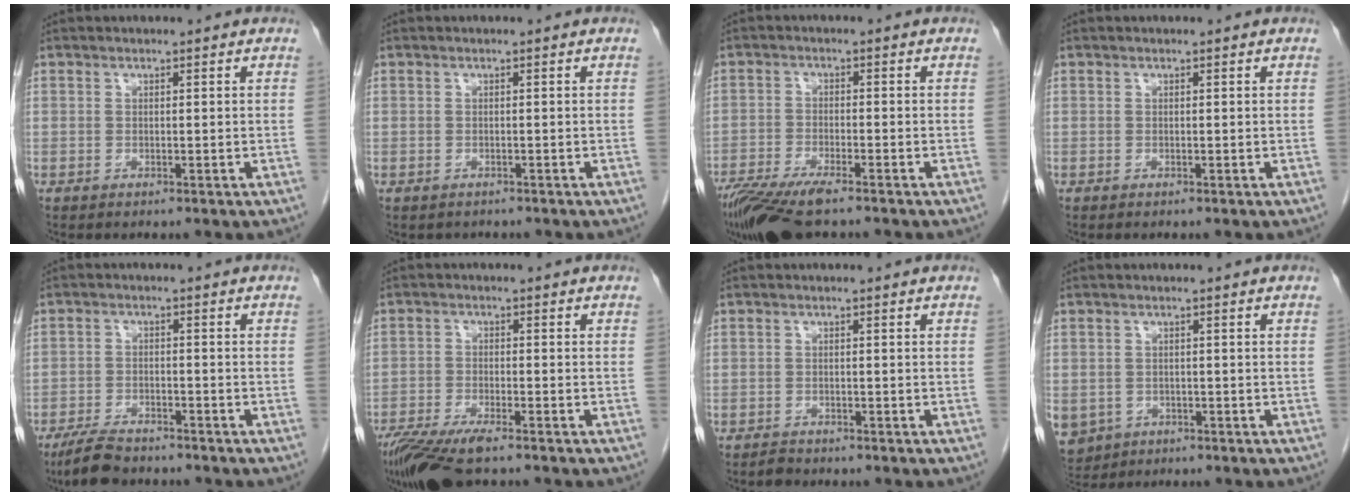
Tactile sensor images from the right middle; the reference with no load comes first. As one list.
[{"total": 1.4, "force": [-1.1, 0.7, 0.1], "torque": [-0.012, -0.002, -0.015]}, {"total": 10.0, "force": [-7.6, 1.8, 6.3], "torque": [-0.109, -0.022, -0.129]}, {"total": 0.0}, {"total": 6.2, "force": [-5.4, 1.6, 2.8], "torque": [-0.057, -0.014, -0.097]}, {"total": 9.3, "force": [-7.0, 1.7, 5.9], "torque": [-0.102, -0.021, -0.121]}, {"total": 1.1, "force": [-1.1, 0.4, 0.0], "torque": [-0.006, -0.002, -0.020]}, {"total": 8.9, "force": [-3.9, 7.5, 2.9], "torque": [-0.093, -0.002, -0.053]}]